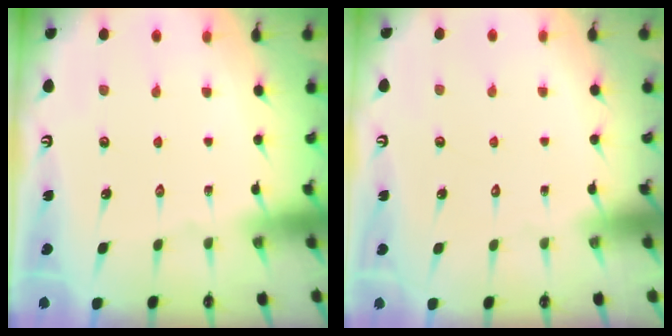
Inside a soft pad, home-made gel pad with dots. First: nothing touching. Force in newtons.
{"total": 1.6, "press": 1.6, "slide": 0.1}